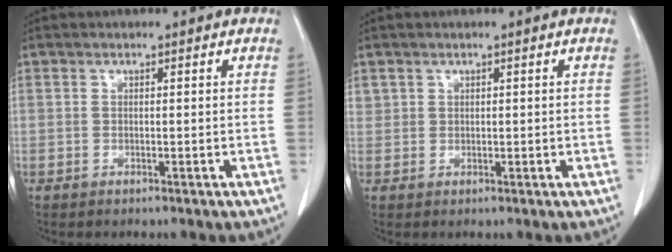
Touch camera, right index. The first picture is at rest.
{"total": 1.5, "force": [0.7, 1.2, 0.3], "torque": [0.003, 0.005, 0.012]}